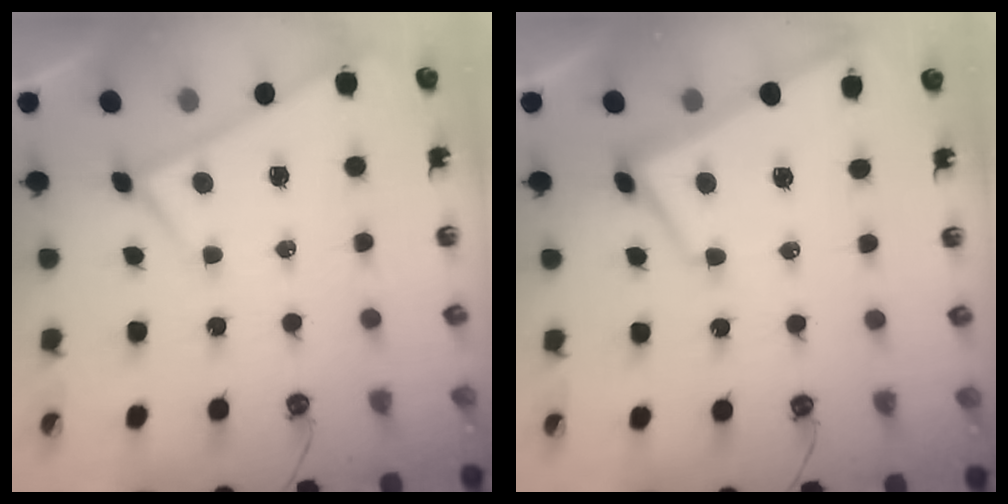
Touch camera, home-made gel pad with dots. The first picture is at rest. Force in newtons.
{"total": 0.9, "press": 0.2, "slide": 0.9}